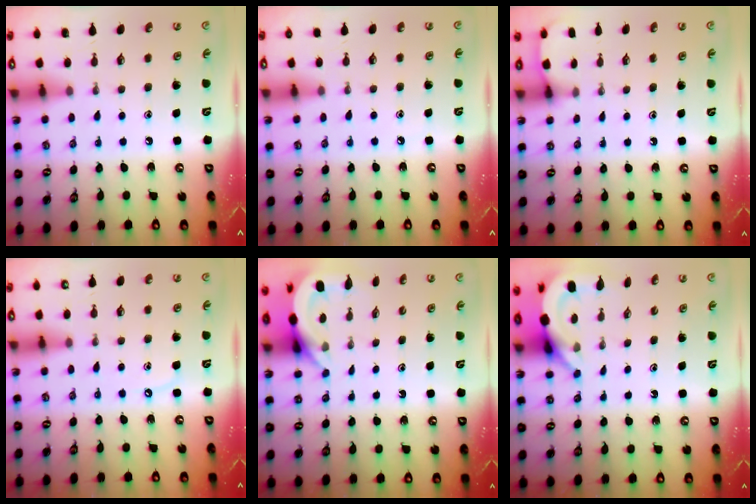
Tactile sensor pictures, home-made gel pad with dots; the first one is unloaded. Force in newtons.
{"total": 3.6, "press": 3.6, "slide": 0.5}
{"total": 1.8, "press": 1.8, "slide": 0.2}
{"total": 3.6, "press": 3.6, "slide": 0.4}
{"total": 4.1, "press": 4.1, "slide": 0.3}
{"total": 5.0, "press": 5.0, "slide": 0.2}